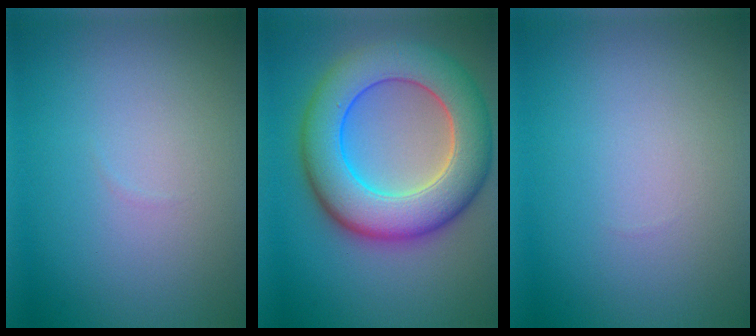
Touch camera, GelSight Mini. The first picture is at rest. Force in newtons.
{"total": 10.3, "press": 10.3, "slide": 0.1}
{"total": 0.0}